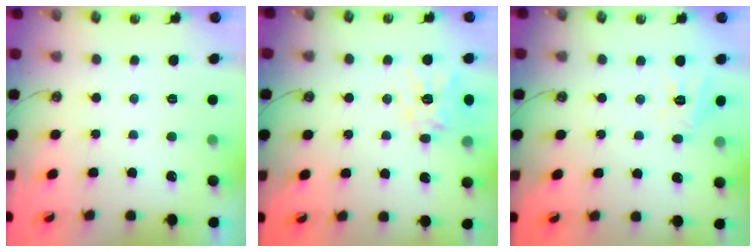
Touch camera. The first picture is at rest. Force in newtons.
{"total": 12.9, "press": 12.8, "slide": 1.7}
{"total": 9.5, "press": 9.5, "slide": 0.9}